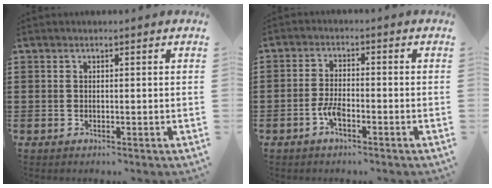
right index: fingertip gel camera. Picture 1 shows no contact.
{"total": 3.4, "force": [-1.9, 1.1, 2.6], "torque": [-0.069, -0.007, -0.039]}